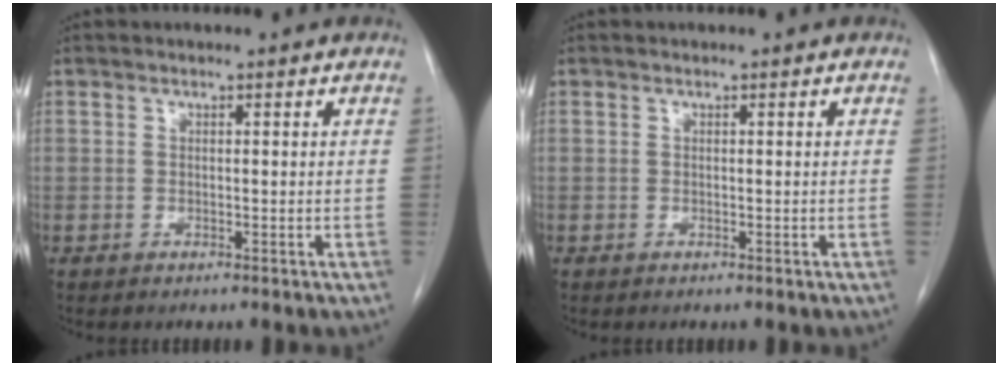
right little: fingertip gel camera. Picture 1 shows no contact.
{"total": 0.0}